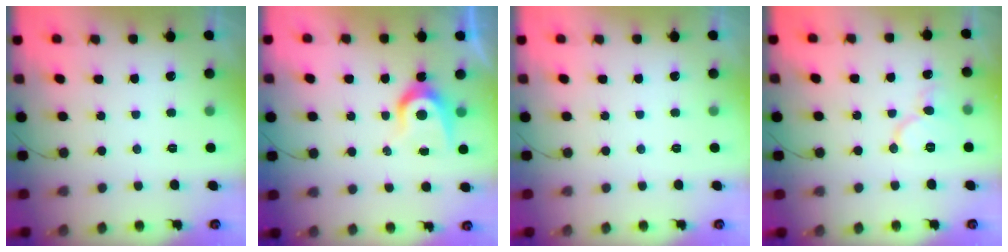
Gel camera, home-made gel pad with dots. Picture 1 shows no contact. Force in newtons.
{"total": 7.5, "press": 7.5, "slide": 0.4}
{"total": 0.0}
{"total": 9.3, "press": 9.3, "slide": 1.0}